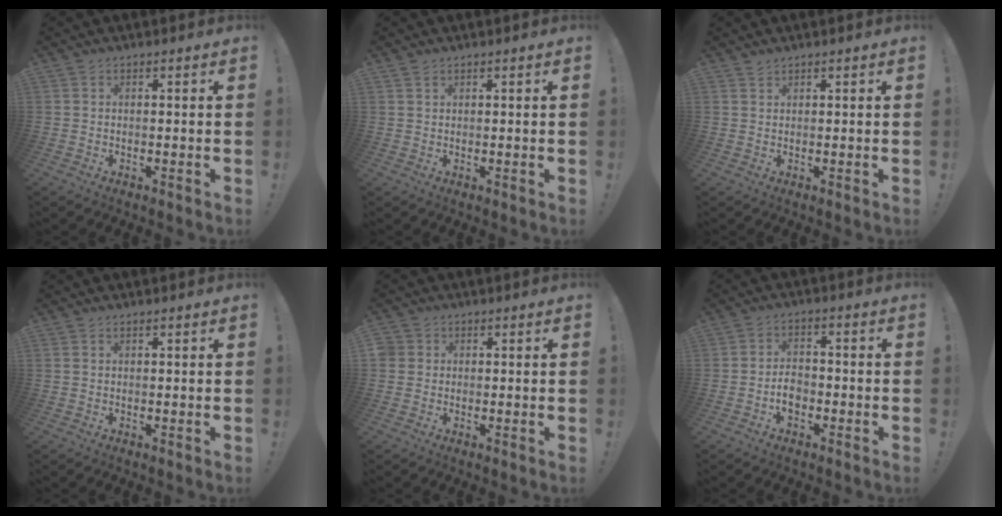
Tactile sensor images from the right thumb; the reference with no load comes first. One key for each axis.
{"total": 1.0, "fx": 0.8, "fy": 0.5, "fz": 0.4, "tx": -0.002, "ty": -0.003, "tz": 0.014}
{"total": 1.0, "fx": 0.9, "fy": 0.2, "fz": 0.2, "tx": -0.001, "ty": -0.004, "tz": 0.018}
{"total": 0.8, "fx": 0.6, "fy": 0.3, "fz": 0.4, "tx": -0.006, "ty": -0.001, "tz": 0.010}
{"total": 2.6, "fx": 0.6, "fy": 2.4, "fz": 0.7, "tx": -0.012, "ty": 0.003, "tz": 0.012}
{"total": 5.0, "fx": -2.1, "fy": 3.3, "fz": 3.0, "tx": -0.034, "ty": 0.006, "tz": -0.039}